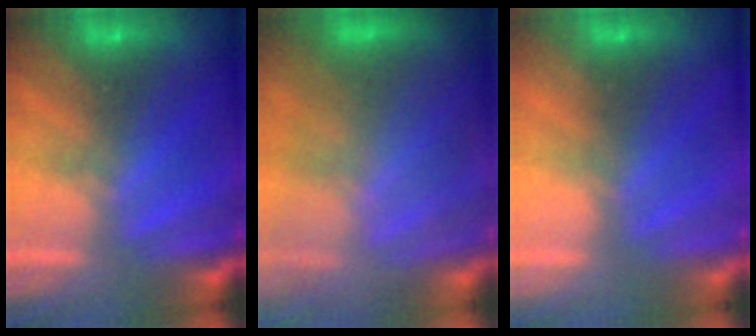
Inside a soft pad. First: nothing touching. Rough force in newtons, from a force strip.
{"total": 10.5}
{"total": 2.3}